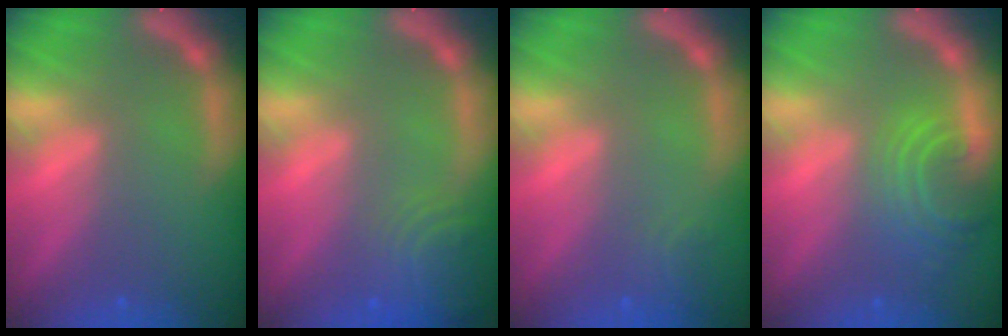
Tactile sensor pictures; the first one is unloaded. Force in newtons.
{"total": 5.6}
{"total": 1.4}
{"total": 5.5}